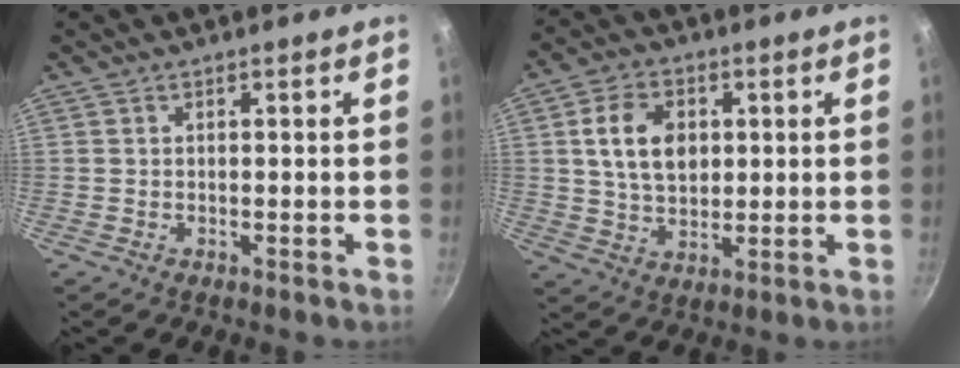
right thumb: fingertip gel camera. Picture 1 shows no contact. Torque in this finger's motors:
{"motor_torque": [0.74, 1.69, 0.99, -0.69, 0.24]}